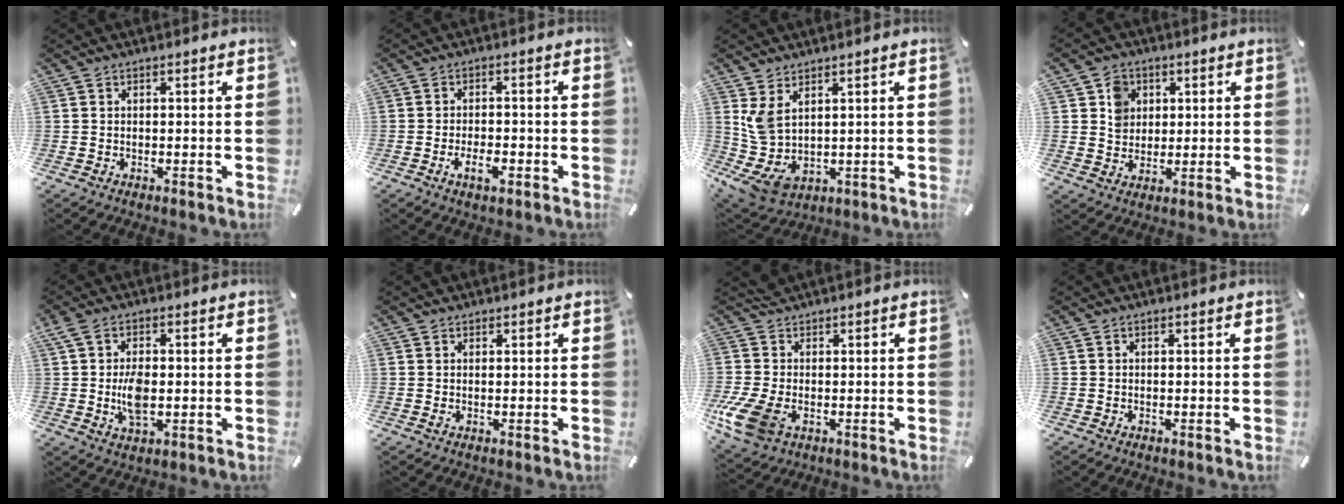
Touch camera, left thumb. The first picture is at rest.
{"total": 4.9, "force": [-2.2, 2.2, 3.8], "torque": [-0.072, 0.008, -0.041]}
{"total": 7.7, "force": [3.2, 5.0, 4.9], "torque": [-0.130, -0.023, 0.063]}
{"total": 6.0, "force": [1.8, 5.6, 1.6], "torque": [-0.024, 0.003, 0.031]}
{"total": 7.6, "force": [-0.4, 3.7, 6.6], "torque": [-0.134, -0.006, -0.010]}
{"total": 0.6, "force": [0.4, 0.4, 0.1], "torque": [0.005, 0.000, 0.006]}
{"total": 10.9, "force": [-1.1, 8.4, 6.9], "torque": [-0.166, 0.001, -0.017]}
{"total": 0.0}